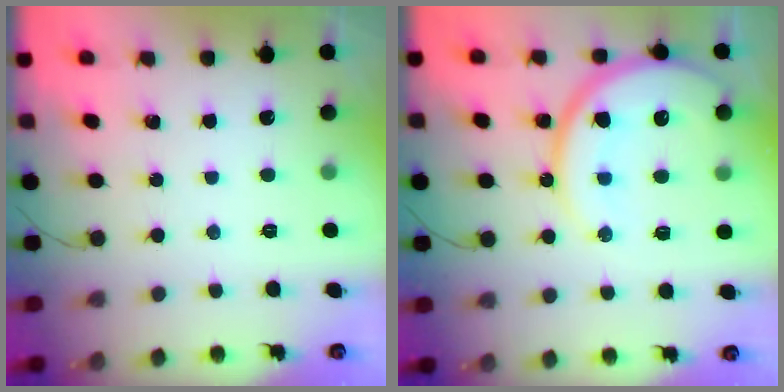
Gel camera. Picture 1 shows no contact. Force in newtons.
{"total": 15.4, "press": 15.3, "slide": 1.6}